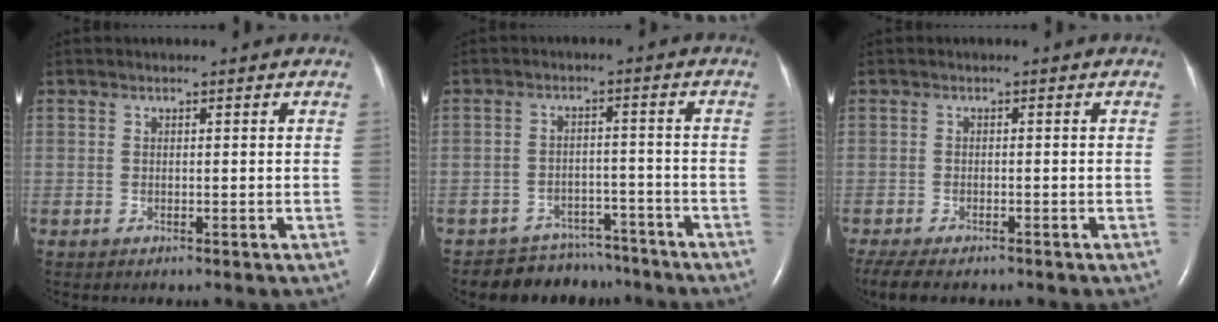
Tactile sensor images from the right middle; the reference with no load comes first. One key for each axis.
{"total": 7.6, "fx": -6.8, "fy": 3.5, "fz": -0.4, "tx": 0.018, "ty": 0.022, "tz": -0.095}
{"total": 7.9, "fx": -6.2, "fy": 2.7, "fz": 4.0, "tx": -0.076, "ty": -0.011, "tz": -0.094}